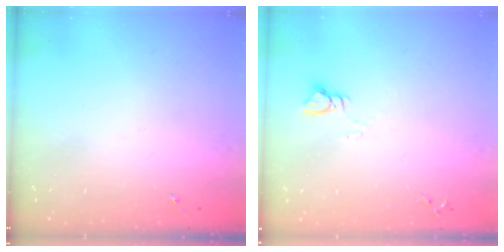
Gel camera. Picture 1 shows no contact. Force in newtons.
{"total": 3.5, "press": 3.5, "slide": 0.3}